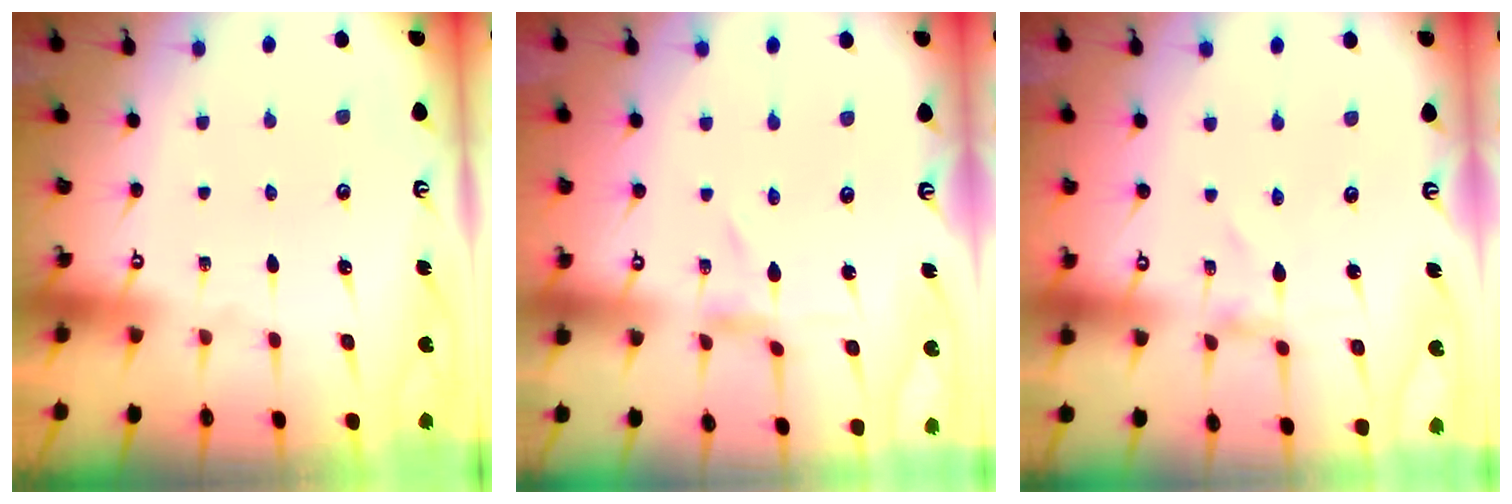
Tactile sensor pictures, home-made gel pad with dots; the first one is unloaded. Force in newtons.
{"total": 0.0}
{"total": 0.0}